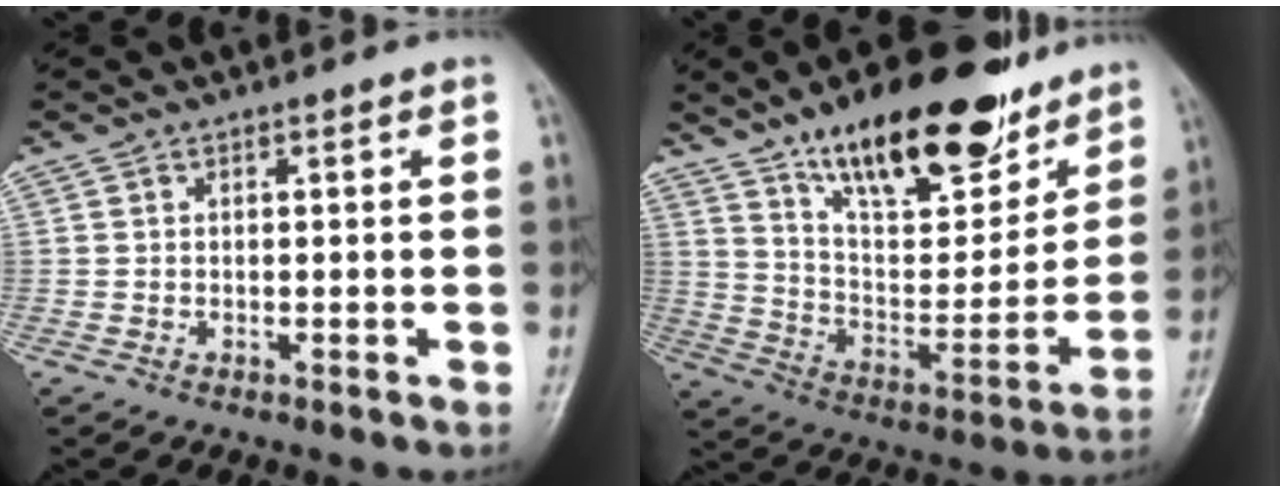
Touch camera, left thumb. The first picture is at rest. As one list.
[{"total": 24.3, "force": [16.5, 9.4, 15.2], "torque": [-0.185, -0.071, 0.269]}]